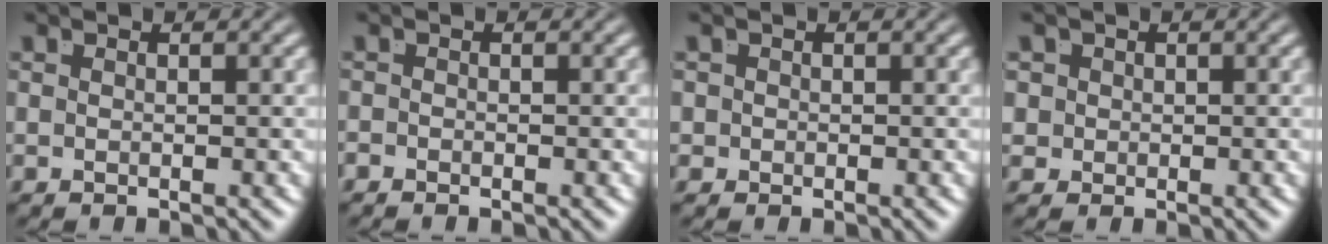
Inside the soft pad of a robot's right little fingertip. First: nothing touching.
{"total": 0.9, "force": [-0.8, -0.4, -0.1], "torque": [0.005, -0.009, -0.010]}
{"total": 1.2, "force": [-0.2, 1.2, 0.2], "torque": [-0.010, -0.009, -0.003]}
{"total": 3.9, "force": [0.2, 3.6, 1.4], "torque": [-0.045, -0.012, 0.005]}